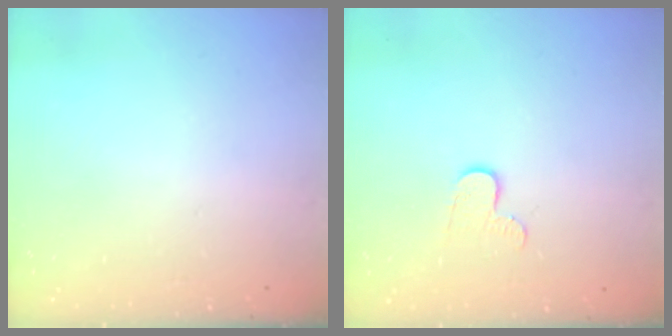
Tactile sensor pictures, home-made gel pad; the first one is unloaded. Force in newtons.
{"total": 6.9, "press": 6.9, "slide": 0.7}